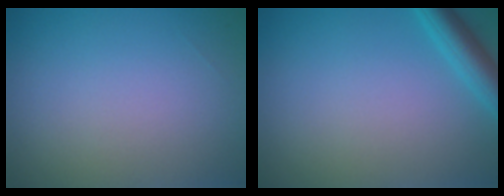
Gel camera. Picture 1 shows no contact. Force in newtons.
{"total": 3.1, "press": 3.1, "slide": 0.2}